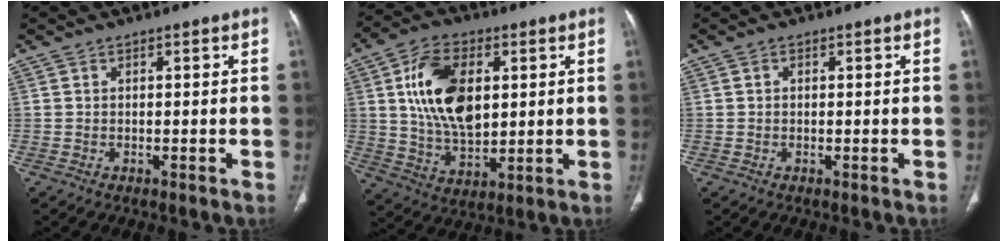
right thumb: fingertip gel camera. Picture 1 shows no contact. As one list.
[{"total": 16.1, "force": [3.6, 9.6, 12.4], "torque": [-0.205, -0.010, 0.071]}, {"total": 0.6, "force": [0.1, 0.5, 0.4], "torque": [-0.004, 0.001, 0.002]}]